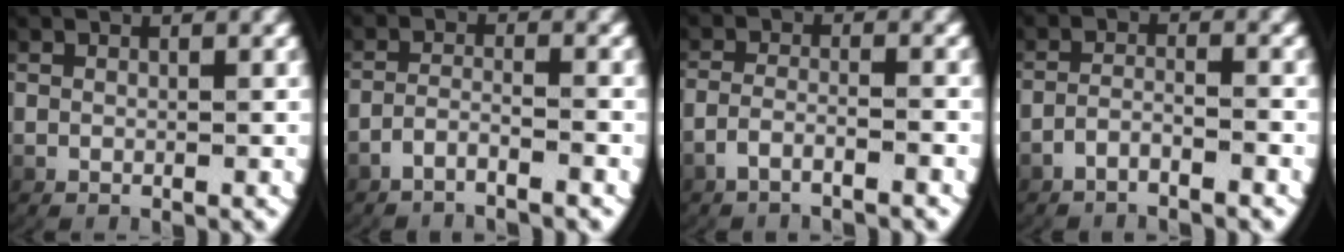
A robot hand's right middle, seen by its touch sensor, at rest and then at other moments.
{"total": 2.6, "force": [-2.4, 0.0, 1.0], "torque": [-0.027, -0.006, -0.041]}
{"total": 2.5, "force": [-2.0, 0.2, 1.5], "torque": [-0.042, -0.007, -0.032]}
{"total": 2.5, "force": [-2.3, 0.2, 1.0], "torque": [-0.027, -0.006, -0.039]}